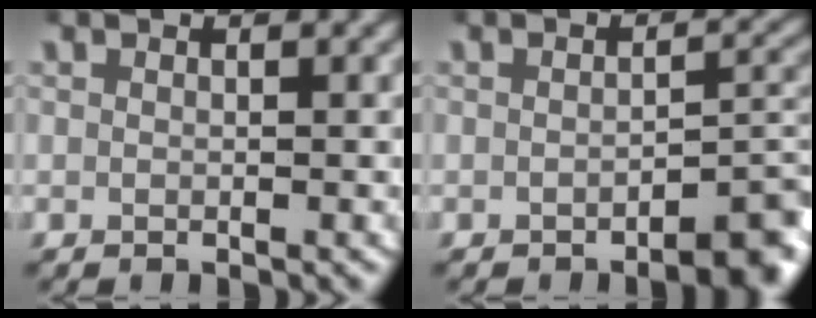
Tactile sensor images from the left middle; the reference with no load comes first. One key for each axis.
{"total": 4.5, "fx": -2.4, "fy": 1.6, "fz": 3.4, "tx": -0.029, "ty": 0.003, "tz": -0.039}